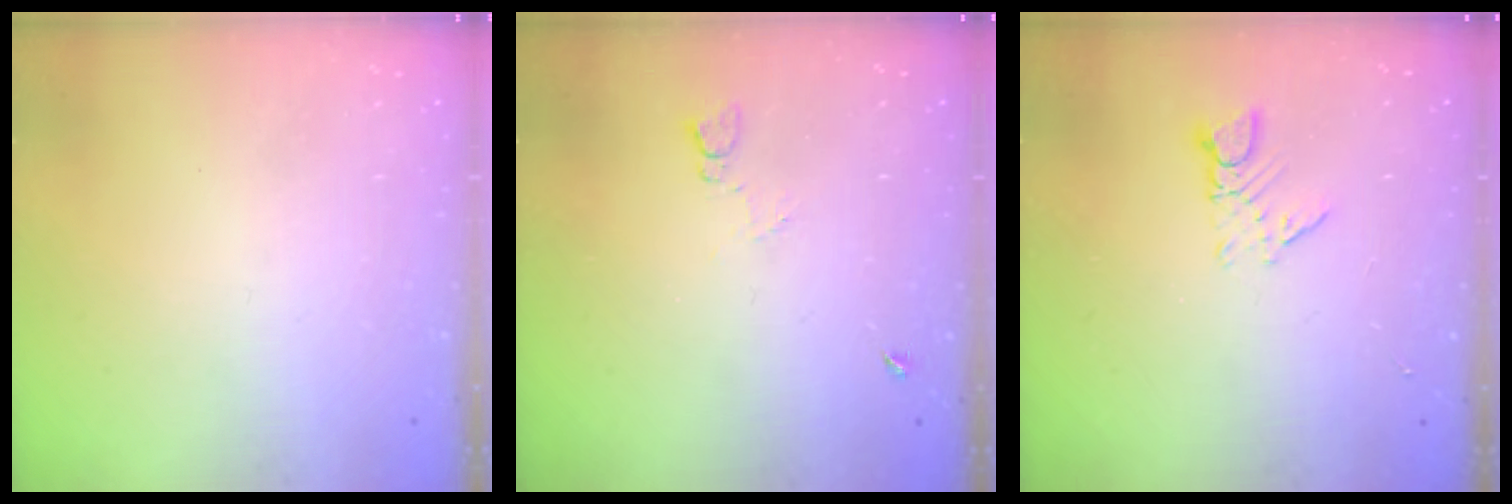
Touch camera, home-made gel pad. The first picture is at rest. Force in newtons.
{"total": 3.3, "press": 3.3, "slide": 0.5}
{"total": 4.1, "press": 4.1, "slide": 0.5}